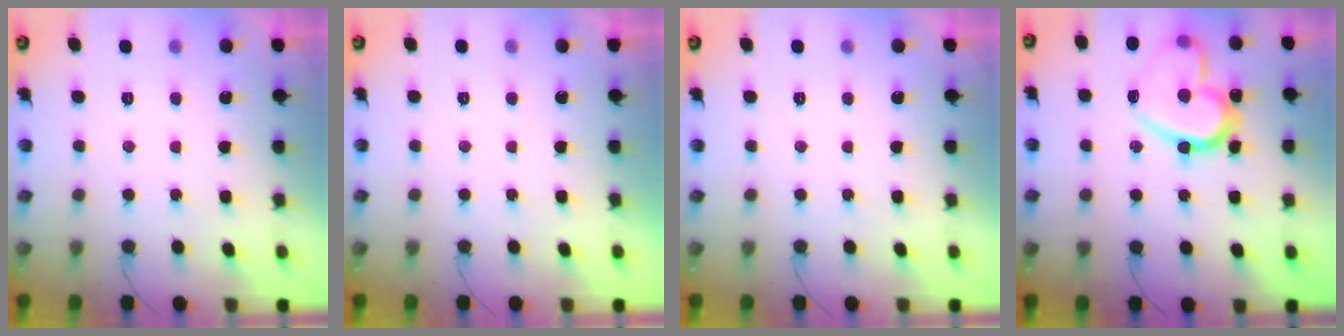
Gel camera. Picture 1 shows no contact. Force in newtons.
{"total": 1.8, "press": 1.8, "slide": 0.0}
{"total": 0.0}
{"total": 18.2, "press": 18.0, "slide": 2.5}